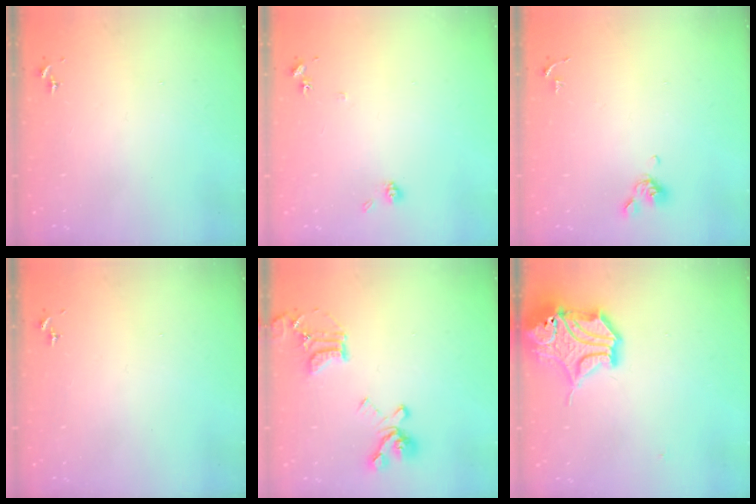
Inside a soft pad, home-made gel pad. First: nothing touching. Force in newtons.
{"total": 5.8, "press": 5.7, "slide": 1.1}
{"total": 5.2, "press": 5.1, "slide": 1.1}
{"total": 0.0}
{"total": 18.0, "press": 17.9, "slide": 1.9}
{"total": 16.6, "press": 16.5, "slide": 2.1}